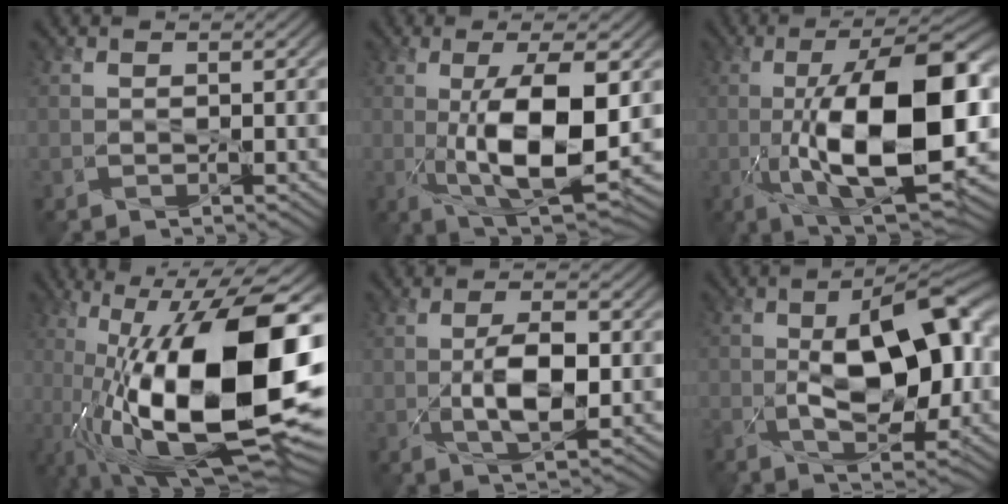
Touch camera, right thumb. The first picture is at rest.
{"total": 12.2, "force": [-0.4, 4.1, 11.5], "torque": [-0.208, -0.014, 0.003]}
{"total": 17.7, "force": [-2.5, 6.5, 16.3], "torque": [-0.263, 0.010, -0.048]}
{"total": 20.9, "force": [-3.4, 8.2, 18.9], "torque": [-0.333, -0.006, -0.061]}
{"total": 6.4, "force": [-0.8, 2.6, 5.7], "torque": [-0.114, -0.004, -0.011]}
{"total": 13.4, "force": [-1.3, 6.1, 11.8], "torque": [-0.195, -0.002, -0.021]}